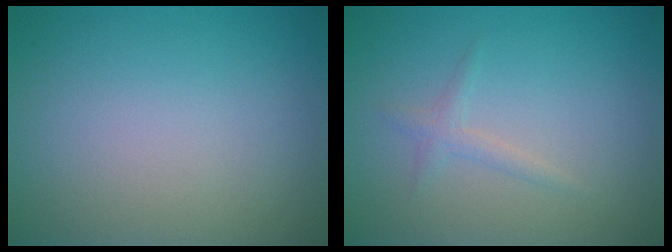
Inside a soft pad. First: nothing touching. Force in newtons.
{"total": 1.1, "press": 1.1, "slide": 0.0}